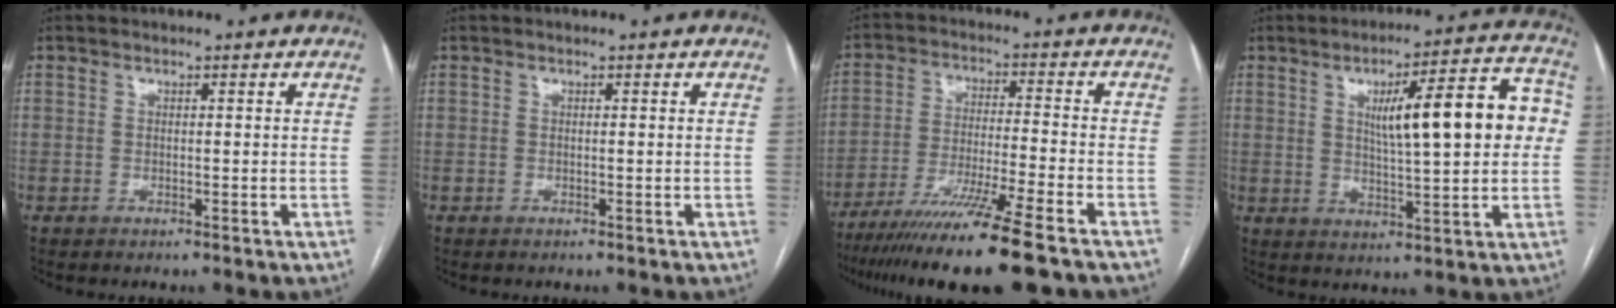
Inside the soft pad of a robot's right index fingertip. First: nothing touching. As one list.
[{"total": 0.0}, {"total": 15.2, "force": [-11.4, -1.2, 10.0], "torque": [-0.181, -0.048, -0.190]}, {"total": 15.0, "force": [2.7, 2.9, 14.4], "torque": [-0.198, 0.034, 0.041]}]